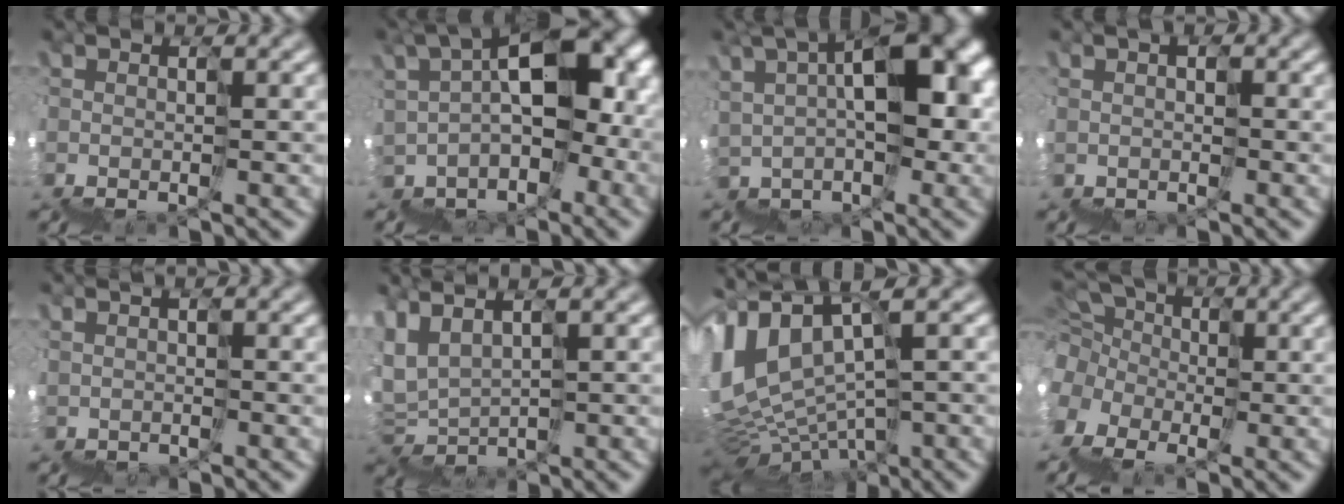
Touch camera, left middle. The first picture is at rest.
{"total": 8.8, "force": [2.4, 5.6, 6.3], "torque": [-0.105, 0.031, 0.035]}
{"total": 7.8, "force": [3.9, 4.2, 5.3], "torque": [-0.072, 0.034, 0.063]}
{"total": 1.2, "force": [-0.1, 1.2, 0.1], "torque": [-0.003, 0.001, -0.007]}
{"total": 0.9, "force": [0.3, 0.5, 0.7], "torque": [-0.005, 0.000, 0.006]}
{"total": 4.1, "force": [3.9, 0.1, -1.1], "torque": [-0.014, 0.034, 0.068]}
{"total": 5.3, "force": [3.6, 2.7, 3.0], "torque": [-0.092, 0.034, 0.066]}
{"total": 5.1, "force": [-1.3, 4.8, 1.4], "torque": [-0.031, 0.022, -0.026]}